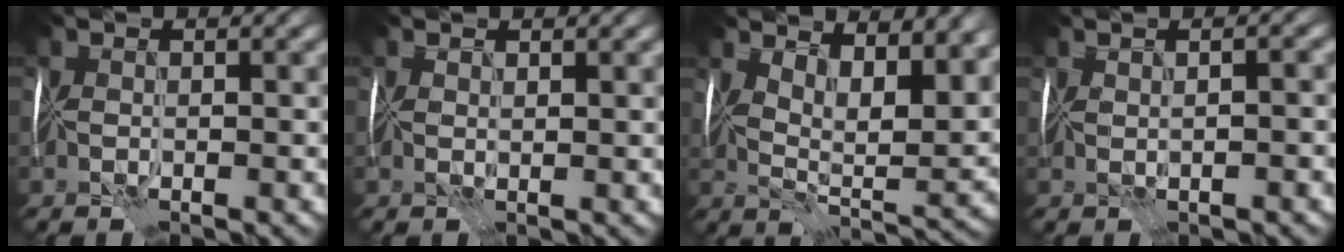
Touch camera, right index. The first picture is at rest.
{"total": 0.8, "force": [0.8, 0.2, 0.0], "torque": [-0.001, 0.005, 0.013]}
{"total": 9.0, "force": [5.7, 3.1, 6.3], "torque": [-0.087, -0.002, 0.089]}
{"total": 2.2, "force": [0.7, 0.4, 2.1], "torque": [-0.028, 0.012, 0.009]}